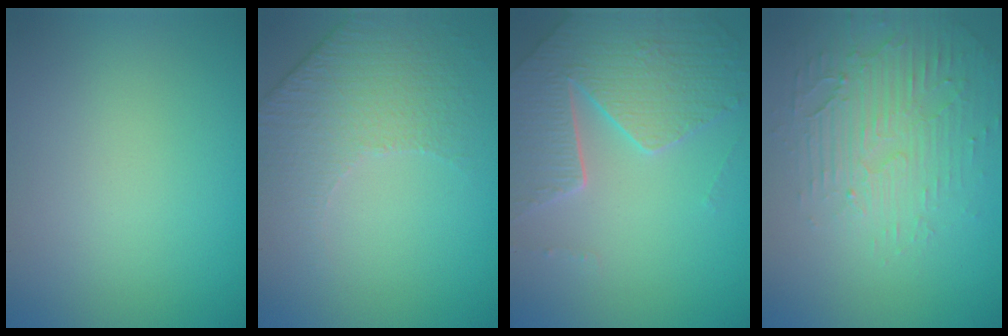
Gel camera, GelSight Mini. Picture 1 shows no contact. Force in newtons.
{"total": 4.7, "press": 3.4, "slide": 3.2}
{"total": 6.1, "press": 5.0, "slide": 3.4}
{"total": 5.7, "press": 3.3, "slide": 4.7}